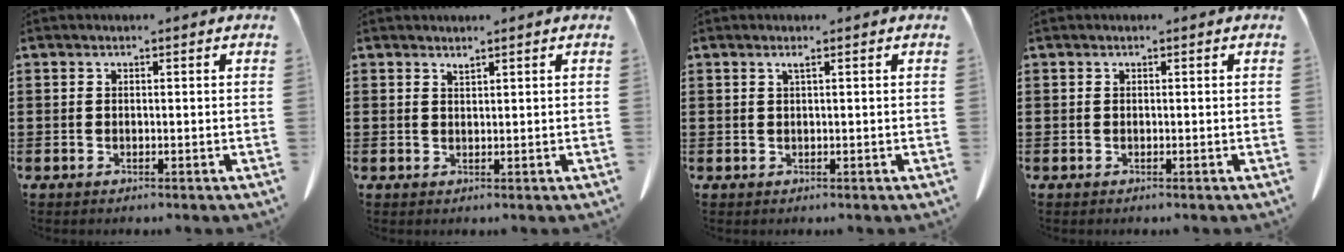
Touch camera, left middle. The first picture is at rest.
{"total": 1.0, "force": [1.0, 0.0, 0.2], "torque": [-0.006, -0.004, 0.020]}
{"total": 0.9, "force": [0.4, -0.1, 0.8], "torque": [-0.015, -0.003, 0.008]}
{"total": 0.0}